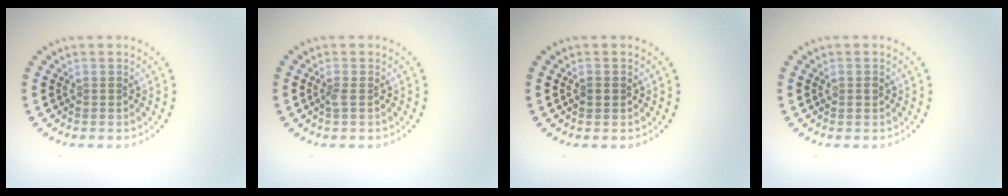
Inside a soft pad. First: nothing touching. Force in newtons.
{"total": 0.6, "press": 0.5, "slide": 0.4}
{"total": 1.0, "press": 1.0, "slide": 0.1}
{"total": 0.9, "press": 0.8, "slide": 0.3}